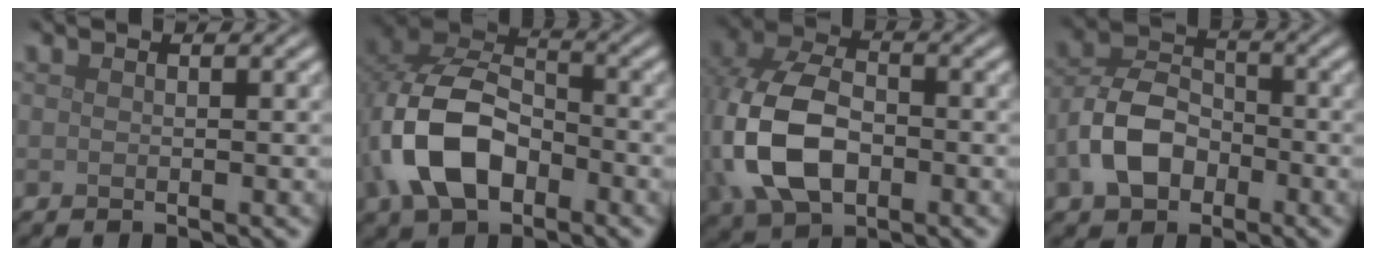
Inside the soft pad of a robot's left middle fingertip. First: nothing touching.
{"total": 8.7, "force": [-2.7, 5.6, 6.2], "torque": [-0.139, 0.009, -0.058]}
{"total": 10.0, "force": [-1.7, 6.7, 7.3], "torque": [-0.184, -0.007, -0.041]}
{"total": 5.8, "force": [-2.1, 4.1, 3.6], "torque": [-0.073, 0.004, -0.044]}